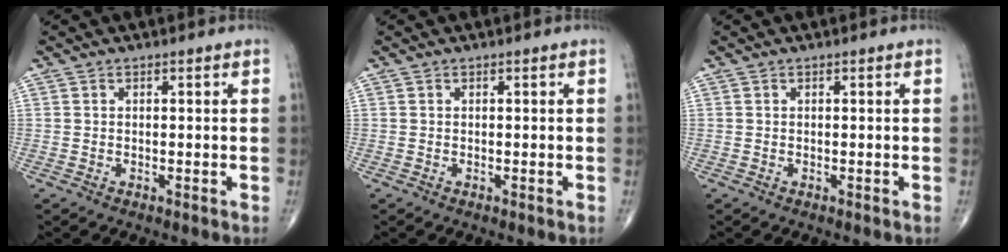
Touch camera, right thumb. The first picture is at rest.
{"total": 0.0}
{"total": 0.0}